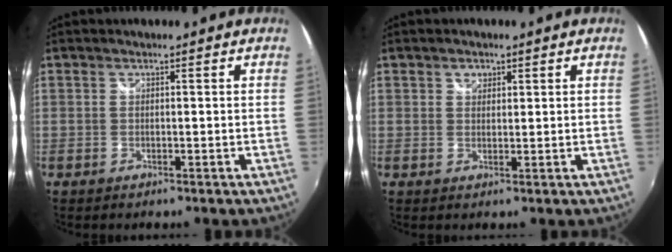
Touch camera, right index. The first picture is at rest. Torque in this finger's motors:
{"motor_torque": [0.01, 0.00, 0.01, 0.02]}